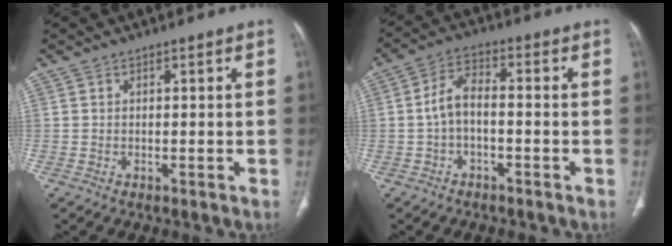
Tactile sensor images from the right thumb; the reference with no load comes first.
{"total": 5.8, "force": [-1.2, 3.1, 4.8], "torque": [-0.093, 0.027, -0.030]}